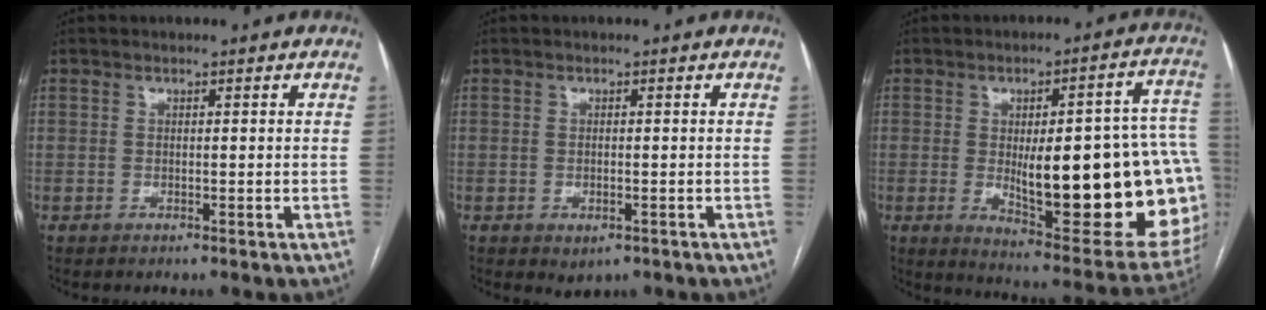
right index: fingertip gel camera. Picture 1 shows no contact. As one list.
[{"total": 2.4, "force": [-1.0, 1.3, 1.8], "torque": [-0.027, -0.004, -0.004]}, {"total": 27.5, "force": [-2.5, 6.5, 26.5], "torque": [-0.257, 0.012, -0.012]}]